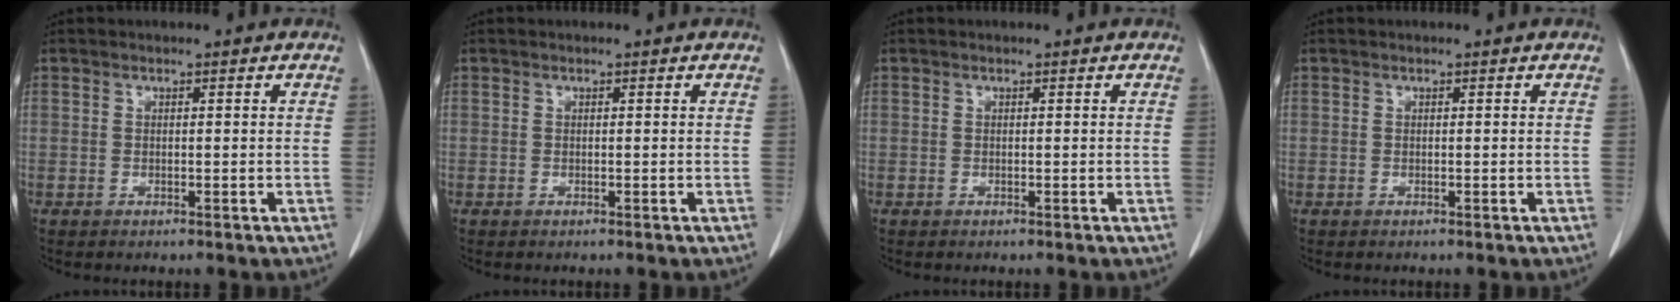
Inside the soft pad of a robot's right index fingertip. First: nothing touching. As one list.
[{"total": 0.0}, {"total": 0.0}, {"total": 0.0}]